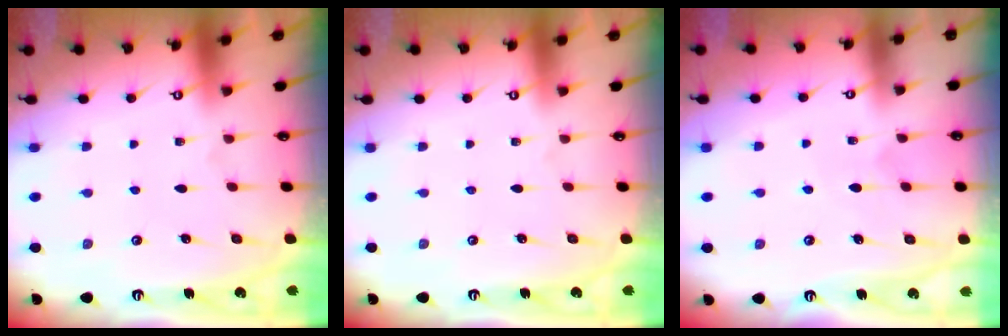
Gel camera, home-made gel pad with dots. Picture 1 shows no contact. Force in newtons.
{"total": 0.0}
{"total": 4.3, "press": 4.2, "slide": 0.4}